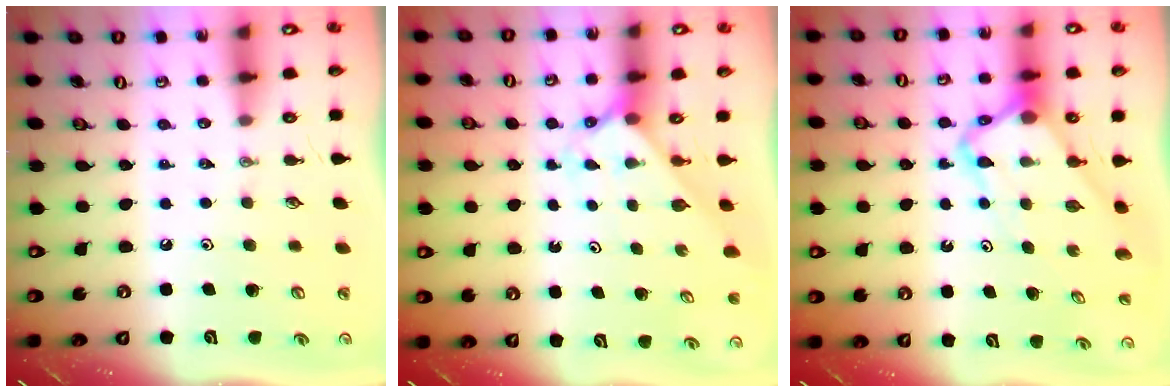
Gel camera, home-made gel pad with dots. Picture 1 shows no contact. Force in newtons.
{"total": 2.3, "press": 2.3, "slide": 0.2}
{"total": 4.7, "press": 4.6, "slide": 0.4}